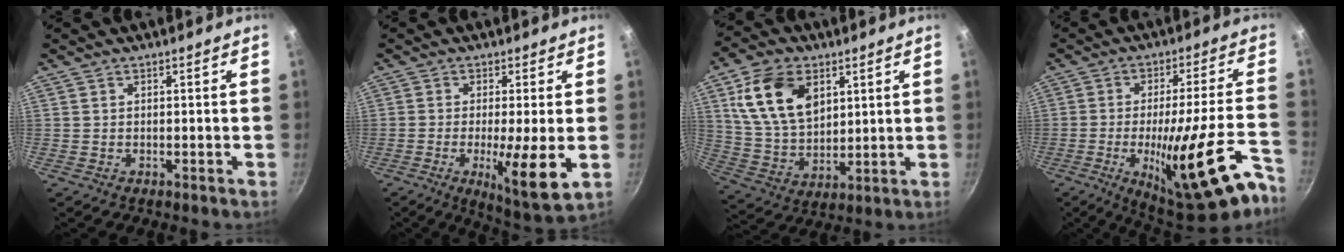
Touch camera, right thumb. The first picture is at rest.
{"total": 10.2, "force": [-1.8, 1.4, 10.0], "torque": [-0.165, -0.018, -0.024]}
{"total": 15.6, "force": [5.7, 10.2, 10.3], "torque": [-0.165, -0.018, 0.115]}
{"total": 23.2, "force": [-11.7, 5.0, 19.5], "torque": [-0.249, 0.033, -0.168]}